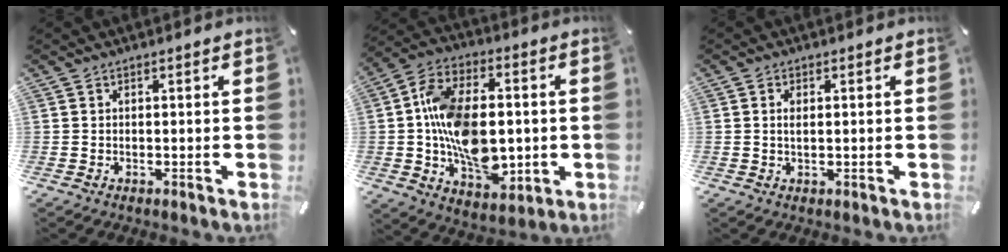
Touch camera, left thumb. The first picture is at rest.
{"total": 17.9, "force": [-1.4, 12.0, 13.2], "torque": [-0.251, 0.013, -0.022]}
{"total": 1.6, "force": [0.3, 0.9, 1.3], "torque": [-0.029, 0.004, 0.005]}